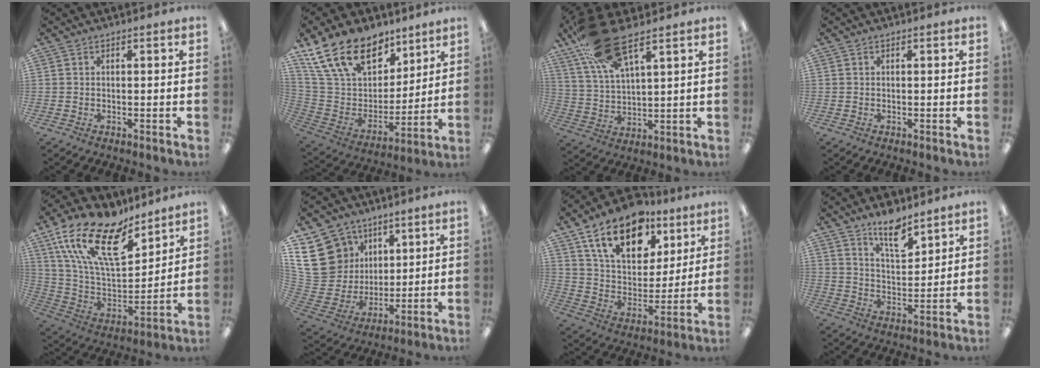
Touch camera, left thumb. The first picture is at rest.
{"total": 20.2, "force": [13.6, 11.5, 9.6], "torque": [-0.185, -0.073, 0.255]}
{"total": 17.3, "force": [11.4, 5.7, 11.8], "torque": [-0.229, -0.036, 0.200]}
{"total": 0.0}
{"total": 21.4, "force": [13.6, 9.5, 13.5], "torque": [-0.267, -0.080, 0.243]}
{"total": 18.0, "force": [8.0, 14.4, 7.1], "torque": [-0.162, -0.040, 0.161]}
{"total": 18.7, "force": [11.4, 11.0, 10.0], "torque": [-0.164, -0.049, 0.202]}
{"total": 9.6, "force": [7.7, 3.2, 4.8], "torque": [-0.074, -0.049, 0.135]}